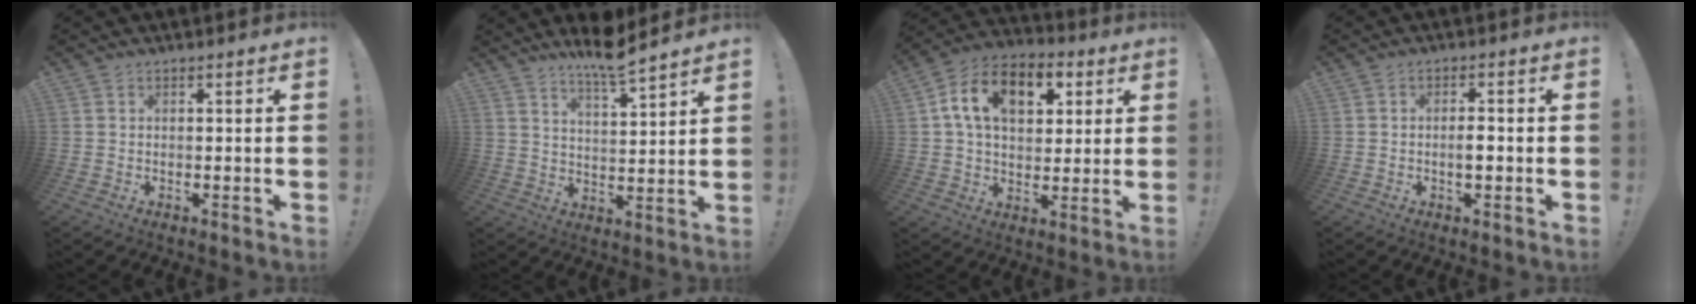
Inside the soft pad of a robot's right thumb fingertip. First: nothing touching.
{"total": 8.5, "force": [7.3, 0.3, 4.3], "torque": [-0.070, -0.052, 0.125]}
{"total": 16.0, "force": [5.8, 10.5, 10.6], "torque": [-0.170, -0.008, 0.105]}
{"total": 3.0, "force": [-0.7, 0.9, 2.7], "torque": [-0.032, -0.002, -0.016]}